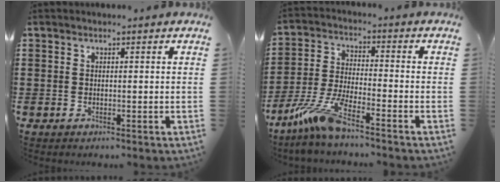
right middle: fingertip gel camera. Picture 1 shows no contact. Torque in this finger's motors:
{"motor_torque": [2.14, 0.00, 0.50, 0.21]}